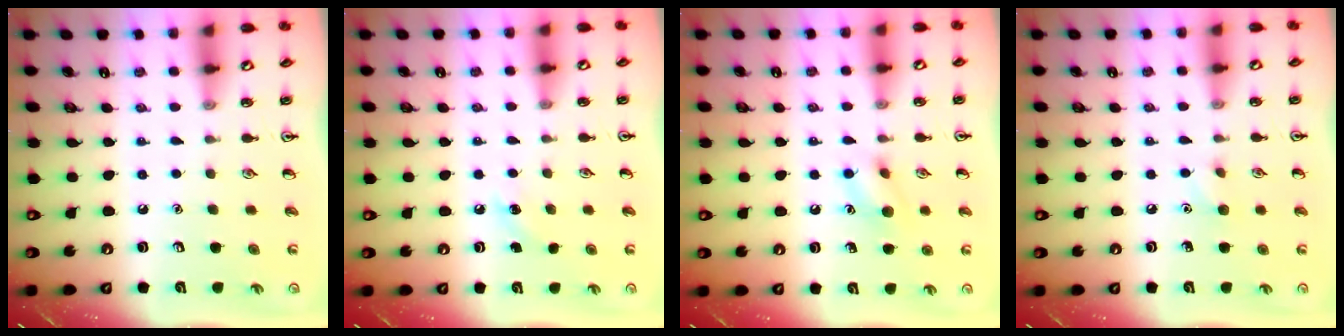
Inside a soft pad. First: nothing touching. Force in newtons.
{"total": 4.0, "press": 3.8, "slide": 1.5}
{"total": 8.7, "press": 8.6, "slide": 1.4}
{"total": 5.6, "press": 5.3, "slide": 1.7}